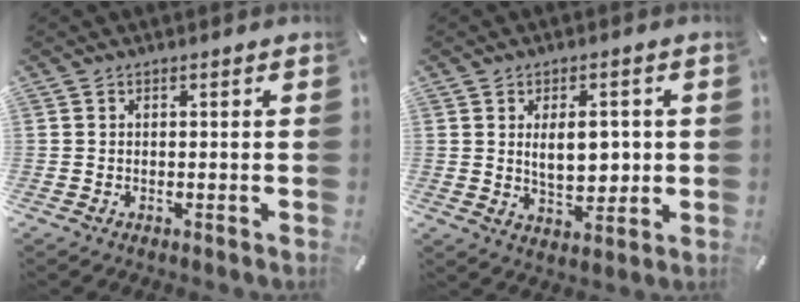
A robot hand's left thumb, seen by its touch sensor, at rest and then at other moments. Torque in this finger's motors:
{"motor_torque": [1.40, 1.18, 0.93, -0.16, 0.17]}